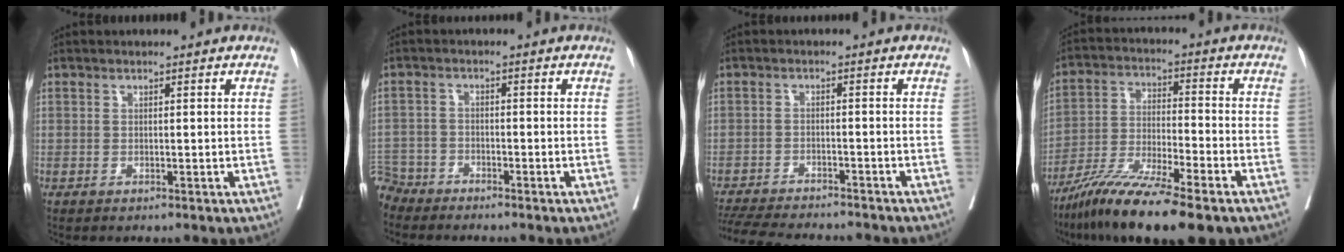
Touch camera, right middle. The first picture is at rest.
{"total": 5.3, "force": [-4.8, 1.9, -0.8], "torque": [0.021, -0.001, -0.097]}
{"total": 14.9, "force": [-13.5, 2.3, 5.9], "torque": [-0.125, -0.023, -0.194]}
{"total": 15.2, "force": [-10.8, 1.7, 10.5], "torque": [-0.201, -0.035, -0.191]}